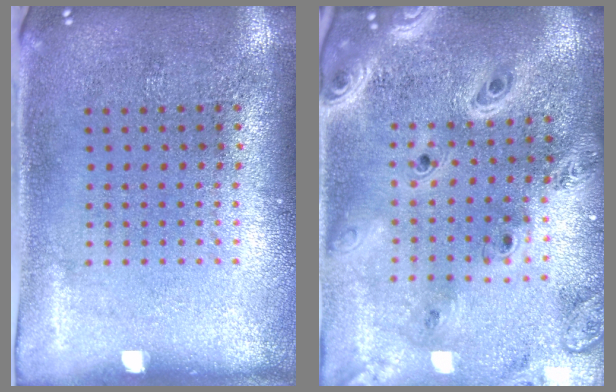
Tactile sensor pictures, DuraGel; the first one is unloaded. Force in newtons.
{"total": 3.6, "press": 2.9, "slide": 2.2}